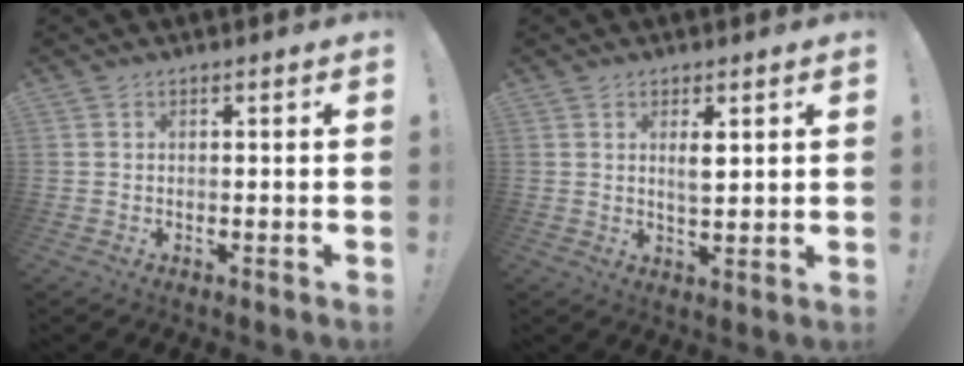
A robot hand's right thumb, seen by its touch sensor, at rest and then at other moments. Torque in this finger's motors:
{"motor_torque": [0.17, 0.49, 0.08, -0.02, 0.20]}